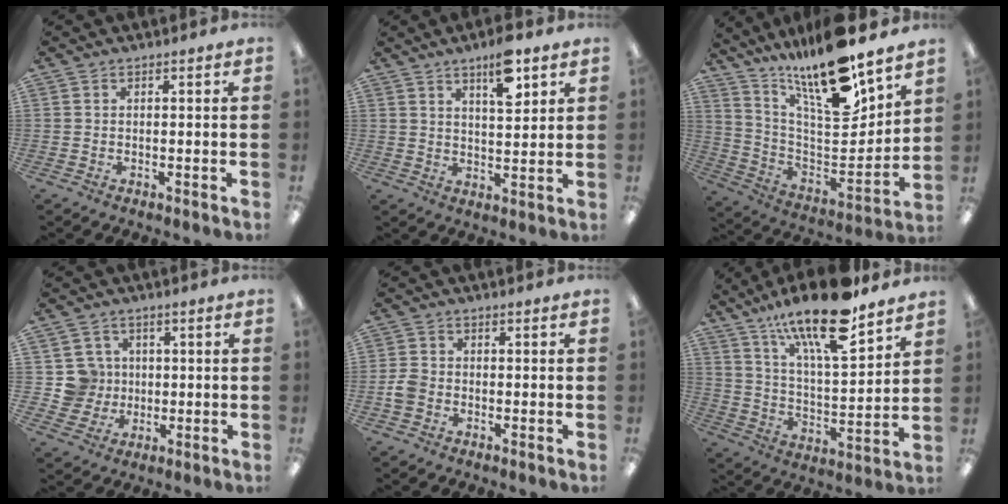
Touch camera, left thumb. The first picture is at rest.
{"total": 9.2, "force": [5.7, 3.0, 6.5], "torque": [-0.091, -0.030, 0.091]}
{"total": 19.4, "force": [15.9, 3.9, 10.4], "torque": [-0.182, -0.127, 0.268]}
{"total": 7.4, "force": [1.1, 7.3, 0.4], "torque": [-0.011, 0.005, 0.029]}
{"total": 3.5, "force": [-1.3, 2.7, 1.8], "torque": [-0.029, 0.010, -0.023]}
{"total": 18.8, "force": [13.9, 4.8, 11.7], "torque": [-0.209, -0.083, 0.234]}